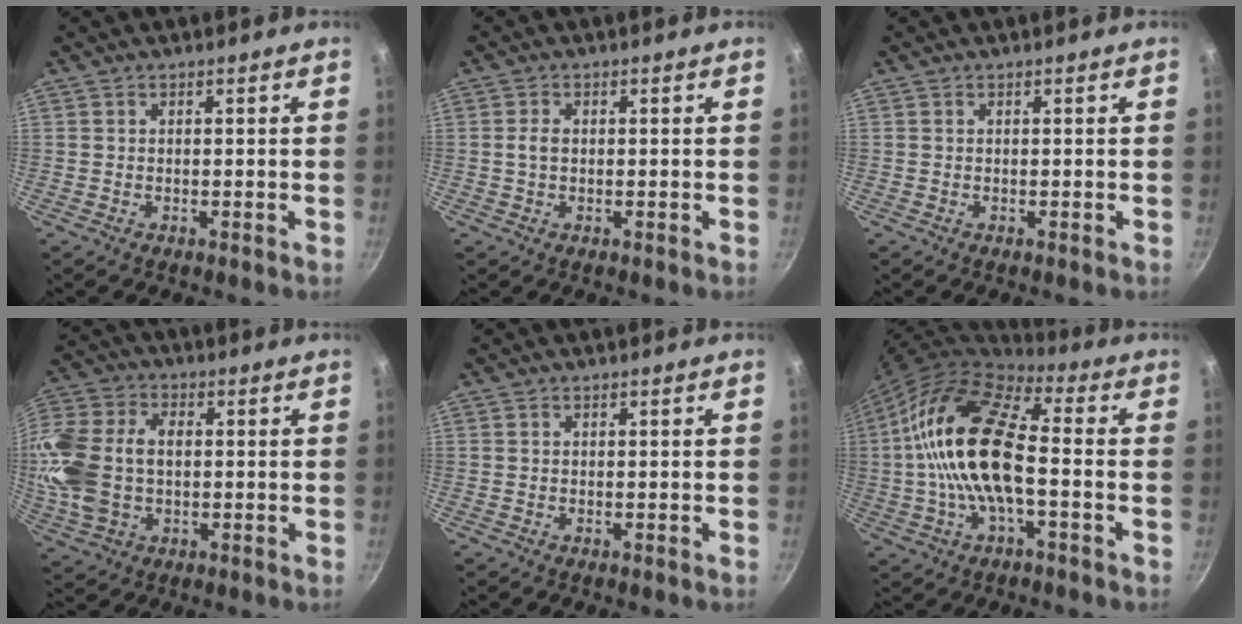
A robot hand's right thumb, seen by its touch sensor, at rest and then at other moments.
{"total": 2.0, "force": [0.0, 1.3, 1.5], "torque": [-0.028, 0.007, -0.001]}
{"total": 0.0}
{"total": 16.7, "force": [0.1, 11.6, 12.1], "torque": [-0.248, 0.028, -0.002]}
{"total": 0.0}
{"total": 18.9, "force": [-0.9, 8.3, 17.0], "torque": [-0.311, 0.035, -0.030]}